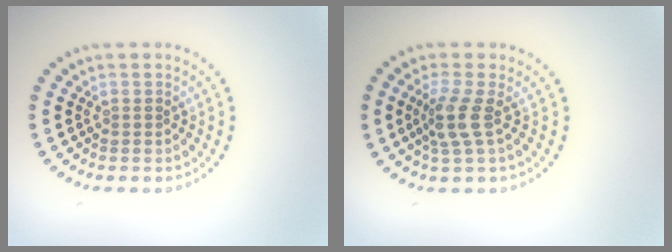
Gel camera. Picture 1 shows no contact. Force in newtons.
{"total": 2.5, "press": 1.9, "slide": 1.7}